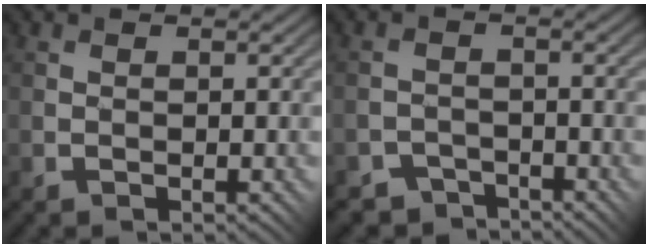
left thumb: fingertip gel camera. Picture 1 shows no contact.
{"total": 2.9, "force": [-2.7, 1.2, -0.2], "torque": [0.012, 0.006, -0.047]}